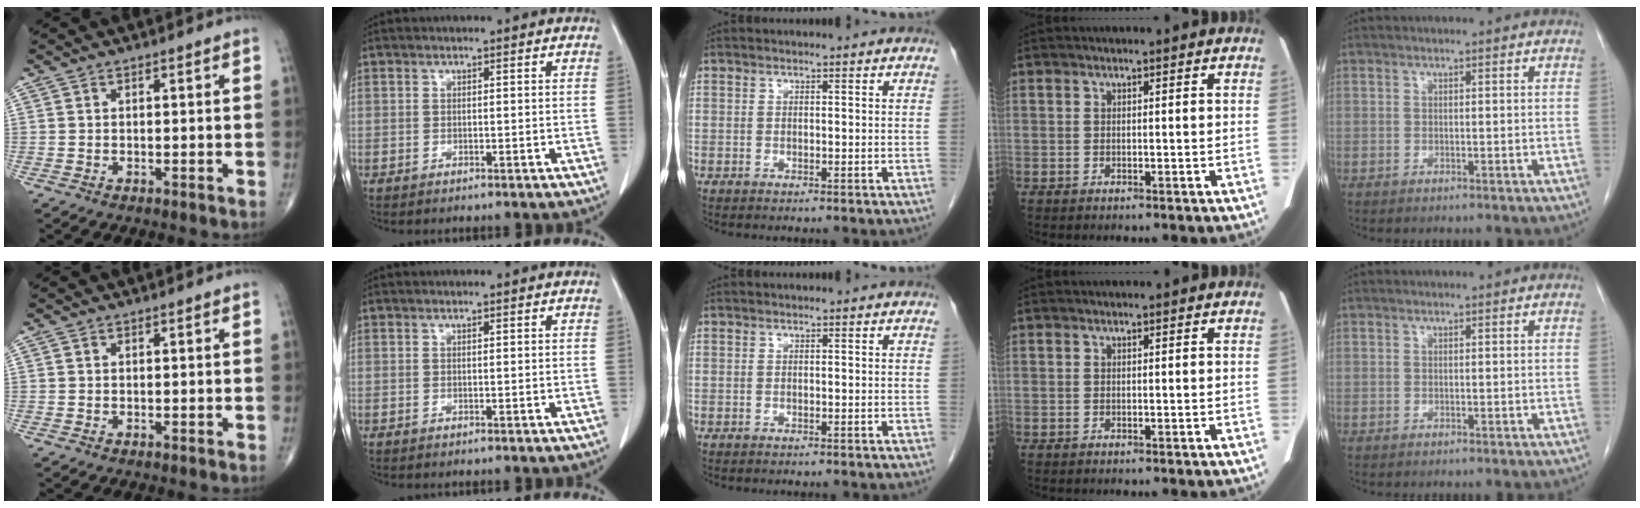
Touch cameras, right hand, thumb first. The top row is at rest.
{}